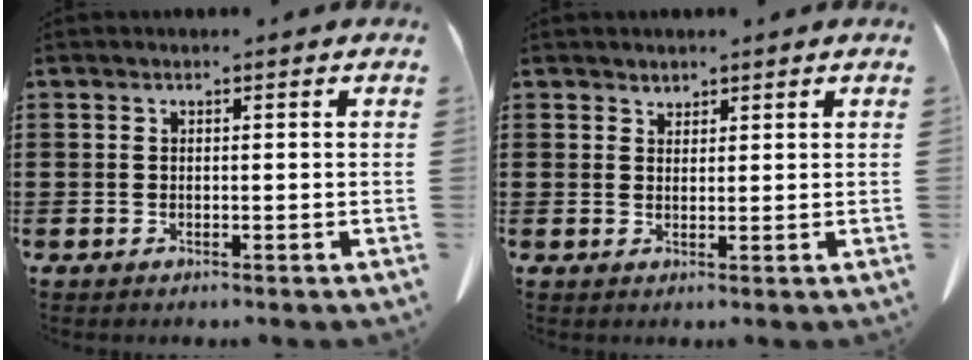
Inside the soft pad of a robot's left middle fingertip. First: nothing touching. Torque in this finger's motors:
{"motor_torque": [0.16, 0.17, -0.03, -0.01]}